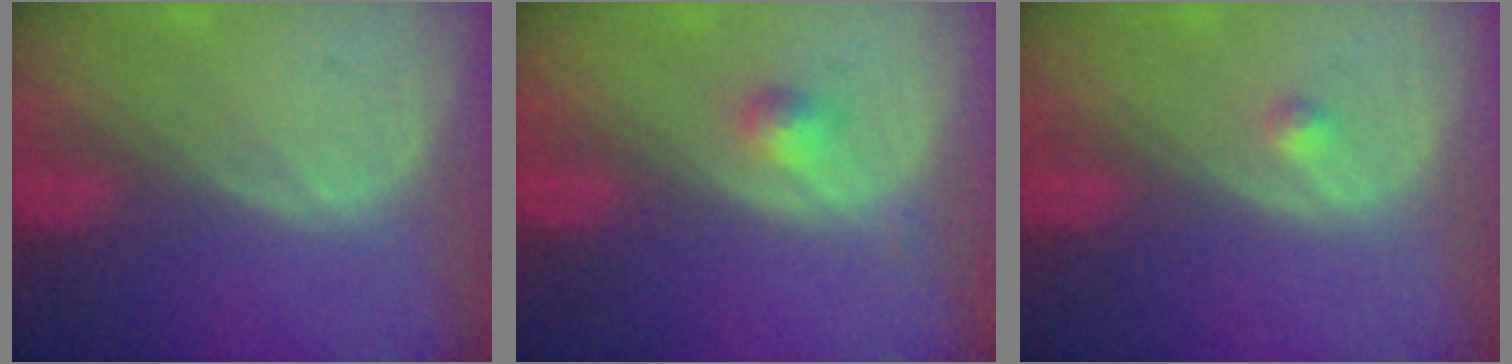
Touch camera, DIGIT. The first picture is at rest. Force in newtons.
{"total": 2.0, "press": 1.8, "slide": 0.8}
{"total": 0.8, "press": 0.8, "slide": 0.1}